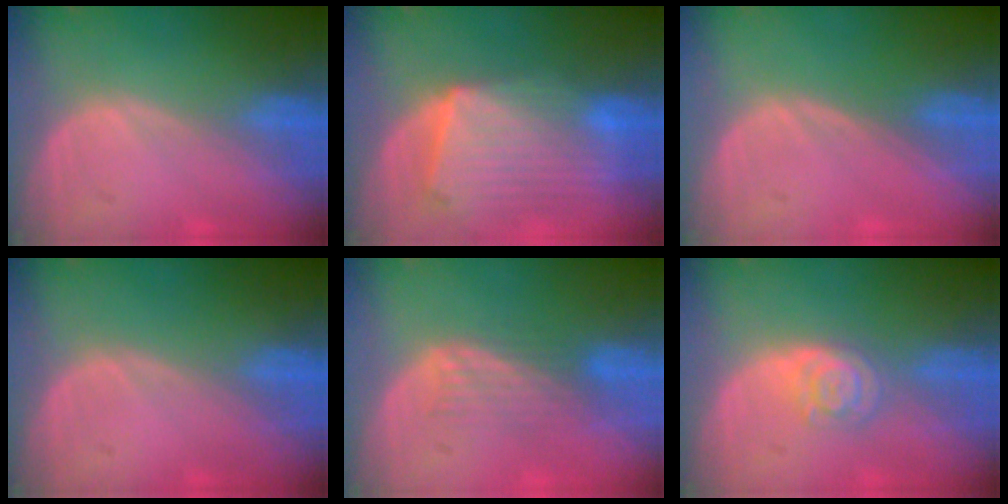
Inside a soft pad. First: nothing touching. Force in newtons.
{"total": 10.7, "press": 9.3, "slide": 5.4}
{"total": 0.0}
{"total": 0.0}
{"total": 4.2, "press": 3.5, "slide": 2.4}
{"total": 4.3, "press": 3.8, "slide": 2.0}